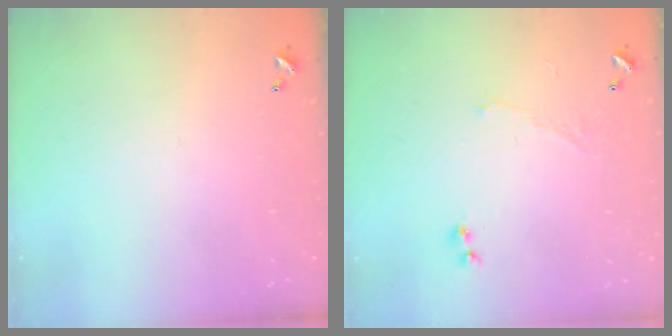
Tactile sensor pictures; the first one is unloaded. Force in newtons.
{"total": 1.2, "press": 1.0, "slide": 0.8}